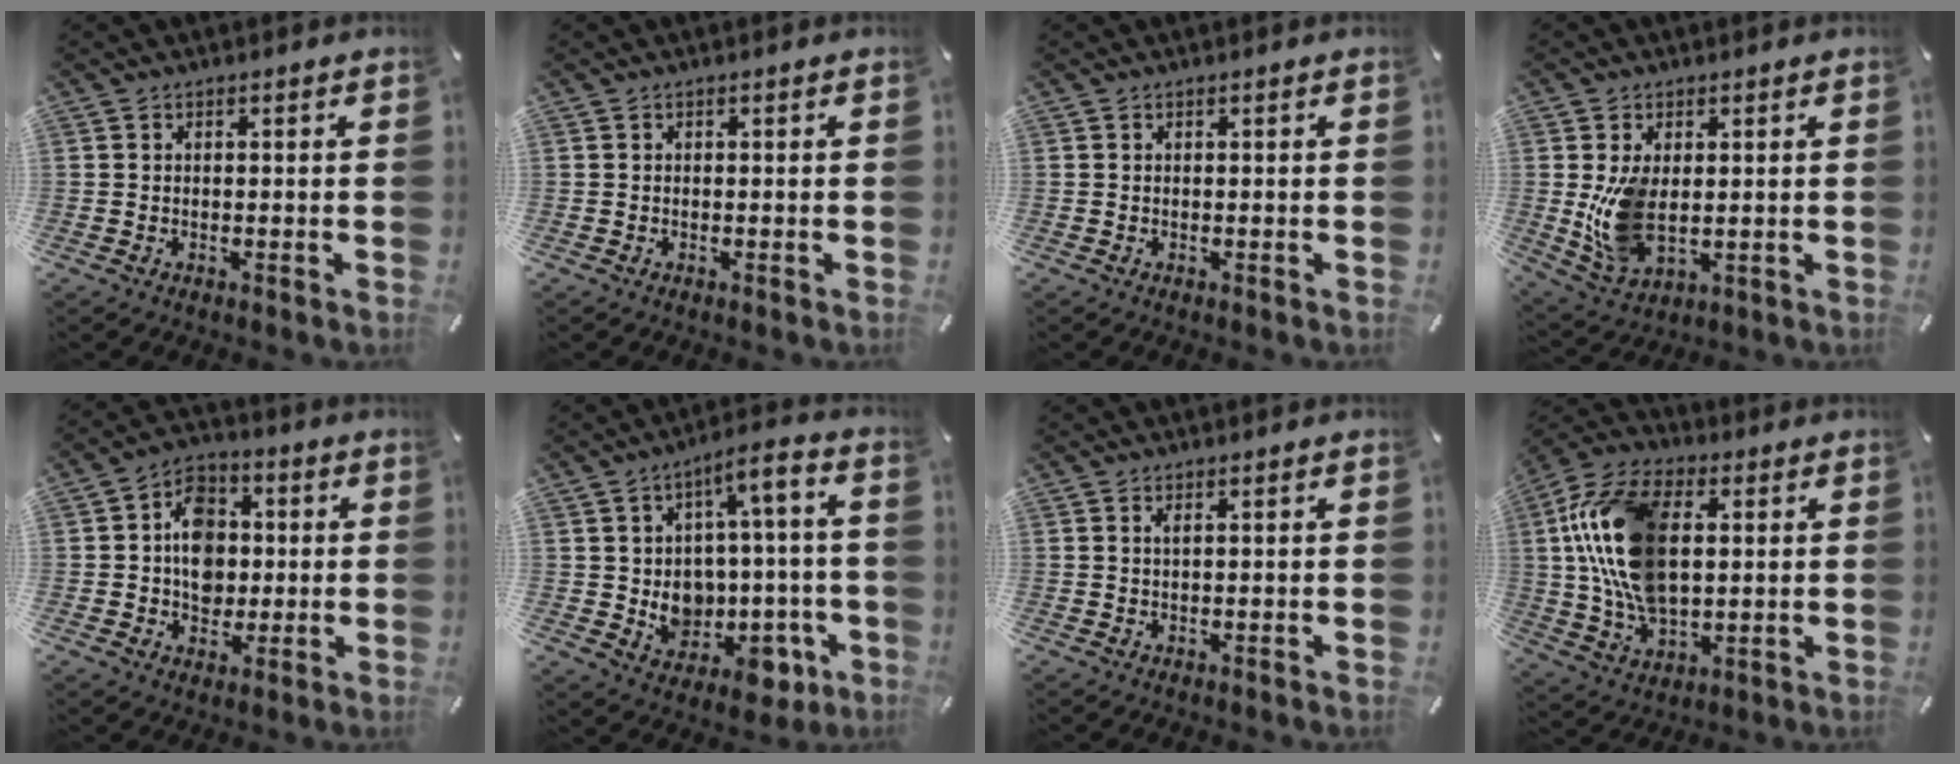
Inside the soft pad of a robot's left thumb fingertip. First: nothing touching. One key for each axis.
{"total": 0.0}
{"total": 0.0}
{"total": 10.0, "fx": 0.5, "fy": 6.1, "fz": 7.9, "tx": -0.167, "ty": -0.016, "tz": 0.010}
{"total": 10.6, "fx": -0.4, "fy": 8.9, "fz": 5.7, "tx": -0.083, "ty": 0.015, "tz": -0.006}
{"total": 11.7, "fx": 0.0, "fy": 9.5, "fz": 6.9, "tx": -0.073, "ty": -0.010, "tz": 0.012}
{"total": 1.1, "fx": 0.4, "fy": 0.1, "fz": 1.0, "tx": -0.019, "ty": 0.000, "tz": 0.007}
{"total": 19.3, "fx": 3.3, "fy": 12.0, "fz": 14.8, "tx": -0.345, "ty": 0.004, "tz": 0.056}